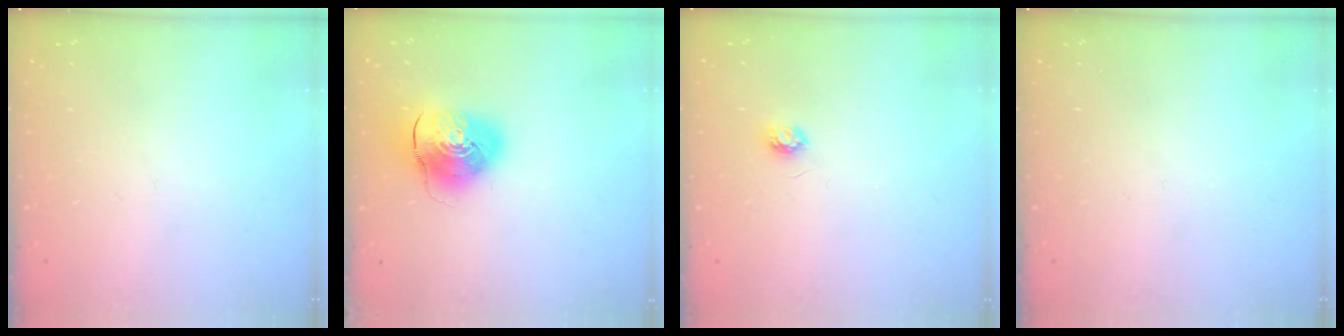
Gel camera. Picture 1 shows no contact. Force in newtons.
{"total": 10.7, "press": 10.6, "slide": 1.8}
{"total": 3.4, "press": 3.4, "slide": 0.4}
{"total": 0.0}